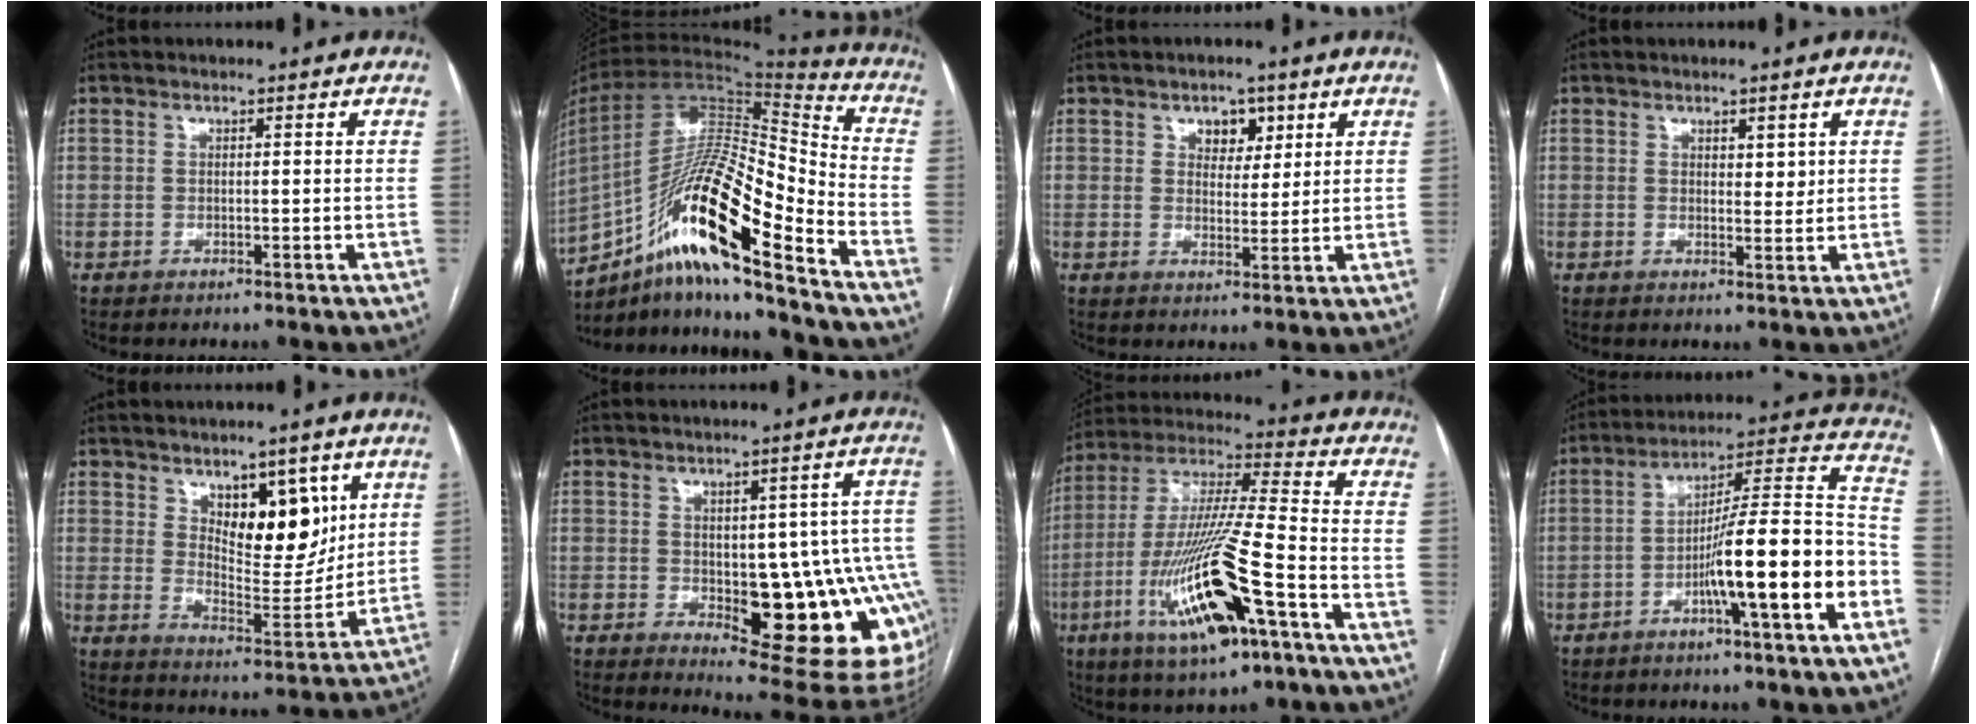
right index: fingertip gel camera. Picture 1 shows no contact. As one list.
[{"total": 21.1, "force": [-12.5, 2.3, 16.8], "torque": [-0.313, 0.000, -0.222]}, {"total": 4.2, "force": [2.2, 2.8, 2.2], "torque": [-0.026, 0.006, 0.035]}, {"total": 2.4, "force": [1.1, 1.1, 1.8], "torque": [-0.022, -0.006, 0.017]}, {"total": 10.7, "force": [5.1, 4.5, 8.3], "torque": [-0.122, -0.008, 0.092]}, {"total": 17.8, "force": [-3.2, 6.3, 16.3], "torque": [-0.128, 0.014, -0.015]}, {"total": 20.3, "force": [-8.5, 2.6, 18.2], "torque": [-0.379, -0.027, -0.149]}, {"total": 16.0, "force": [-6.1, 0.5, 14.8], "torque": [-0.220, 0.016, -0.097]}]